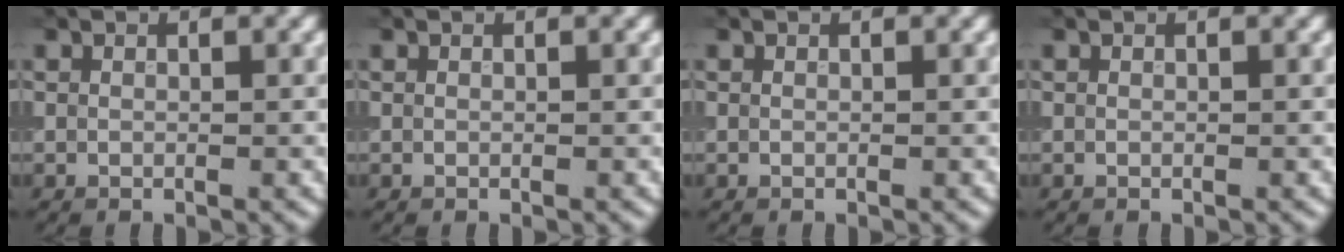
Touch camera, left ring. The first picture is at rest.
{"total": 0.0}
{"total": 0.0}
{"total": 0.0}